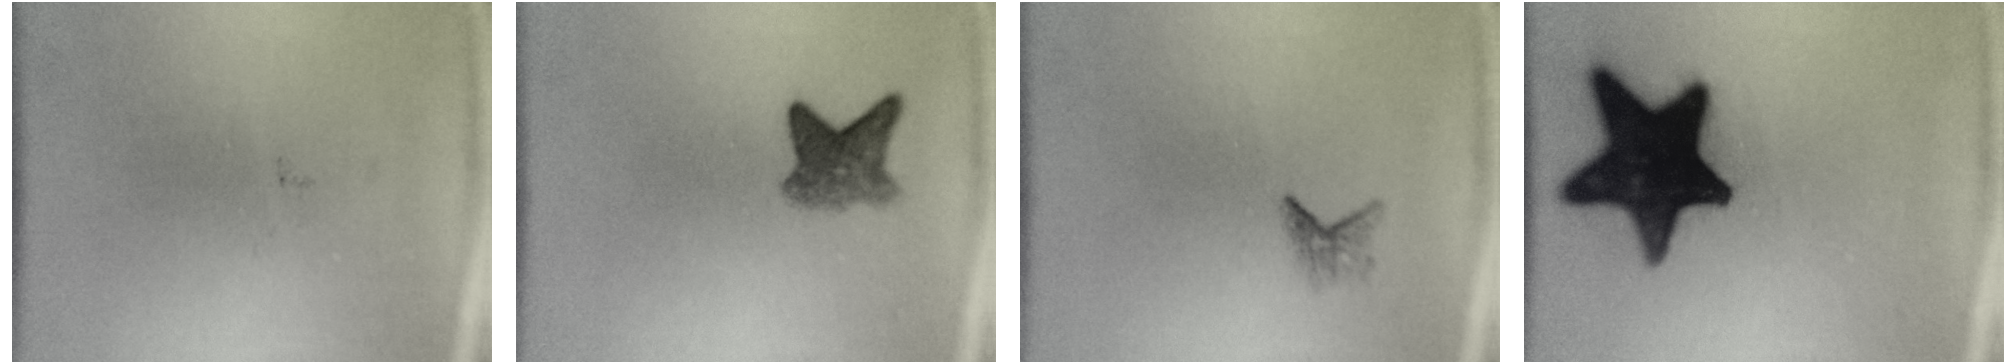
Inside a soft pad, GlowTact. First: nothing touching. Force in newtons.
{"total": 4.1}
{"total": 1.2}
{"total": 20.1}